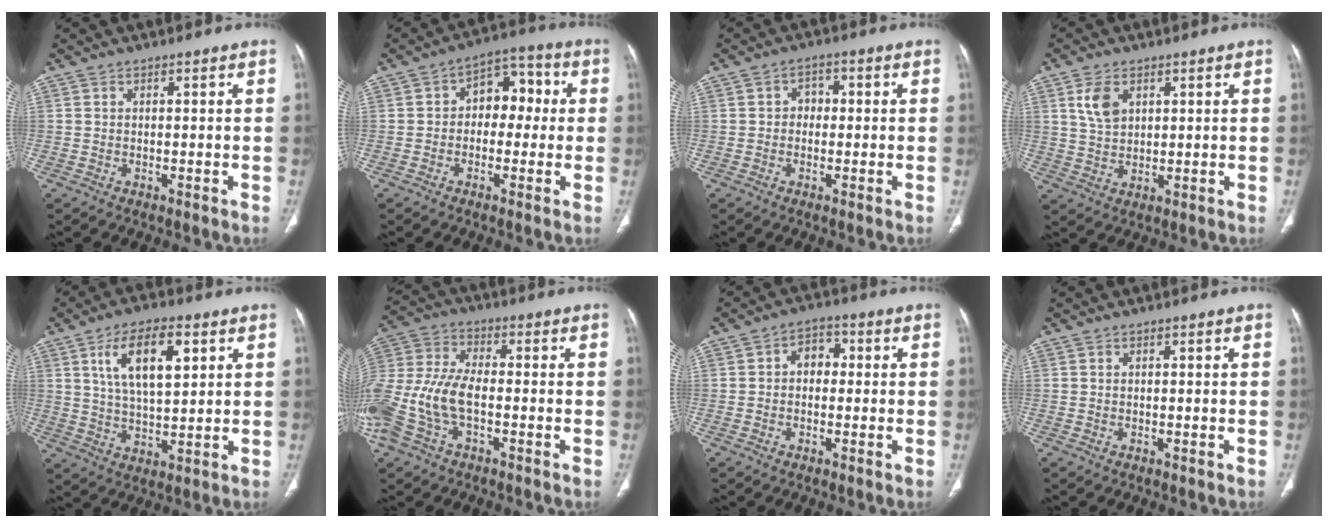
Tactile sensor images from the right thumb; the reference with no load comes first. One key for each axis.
{"total": 8.8, "fx": 0.3, "fy": 6.1, "fz": 6.3, "tx": -0.047, "ty": 0.033, "tz": -0.009}
{"total": 2.9, "fx": -0.1, "fy": 2.4, "fz": 1.6, "tx": -0.007, "ty": 0.013, "tz": -0.009}
{"total": 5.6, "fx": 2.4, "fy": 3.6, "fz": 3.6, "tx": -0.060, "ty": -0.008, "tz": 0.053}
{"total": 12.4, "fx": 4.7, "fy": 5.4, "fz": 10.1, "tx": -0.164, "ty": -0.012, "tz": 0.087}
{"total": 15.4, "fx": -4.2, "fy": 8.2, "fz": 12.4, "tx": -0.290, "ty": 0.027, "tz": -0.078}
{"total": 4.6, "fx": 0.2, "fy": 3.4, "fz": 3.1, "tx": -0.027, "ty": 0.016, "tz": -0.008}
{"total": 0.0}